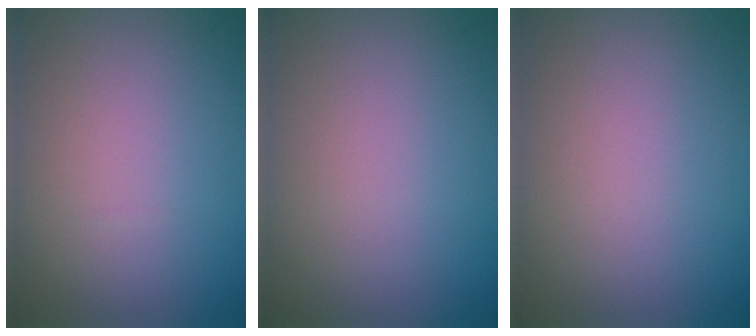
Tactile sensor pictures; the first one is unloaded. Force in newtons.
{"total": 0.0}
{"total": 0.0}